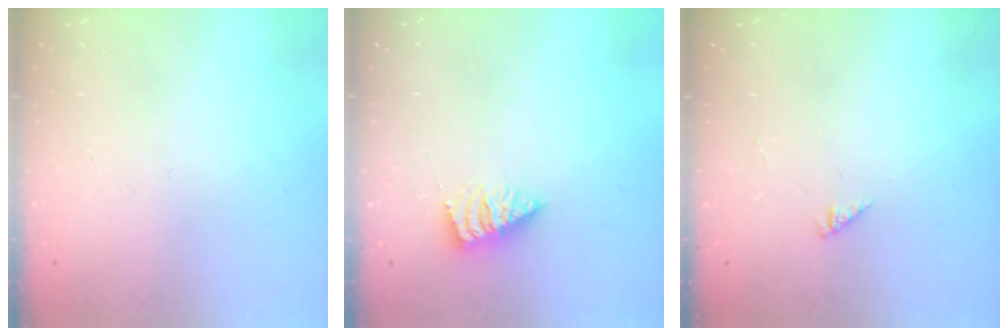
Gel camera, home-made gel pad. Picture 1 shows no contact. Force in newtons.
{"total": 2.3, "press": 2.3, "slide": 0.4}
{"total": 0.0}